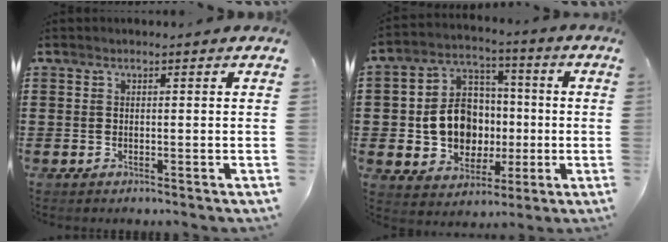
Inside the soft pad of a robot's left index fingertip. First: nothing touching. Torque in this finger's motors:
{"motor_torque": [1.85, 0.29, 0.55, 0.14]}